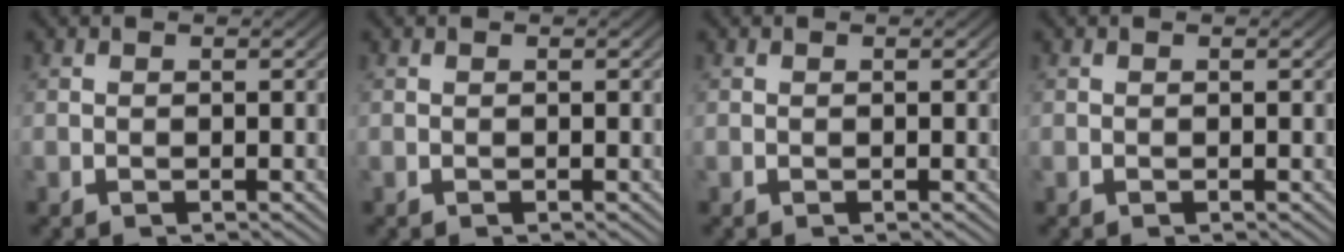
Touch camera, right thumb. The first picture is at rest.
{"total": 0.0}
{"total": 0.0}
{"total": 0.0}